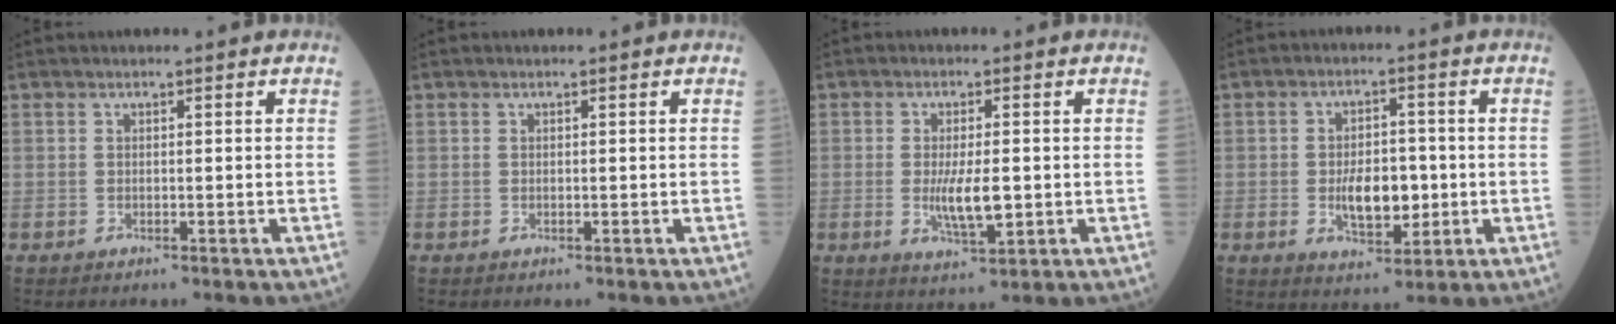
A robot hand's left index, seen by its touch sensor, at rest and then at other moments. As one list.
[{"total": 0.0}, {"total": 5.7, "force": [-0.6, 1.7, 5.4], "torque": [-0.109, -0.015, -0.004]}, {"total": 7.2, "force": [-1.2, 3.8, 6.0], "torque": [-0.108, -0.004, -0.011]}]